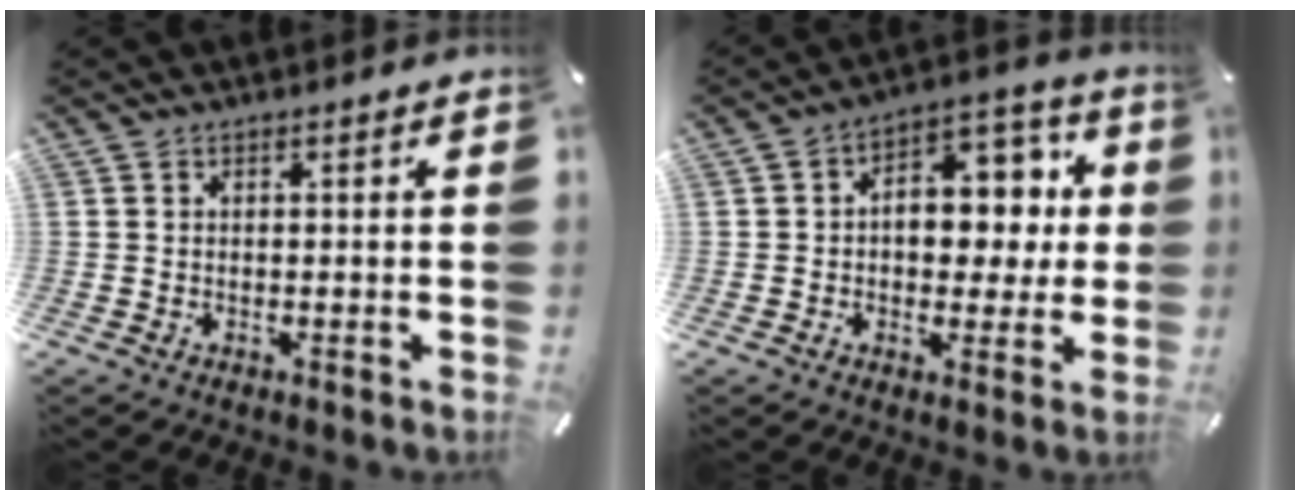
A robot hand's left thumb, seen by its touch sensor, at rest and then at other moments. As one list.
[{"total": 10.9, "force": [1.0, 7.9, 7.3], "torque": [-0.087, -0.008, 0.017]}]